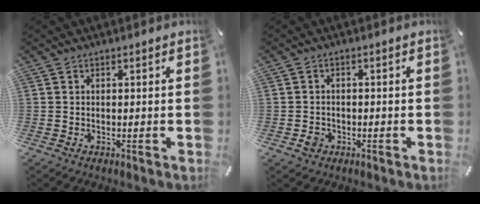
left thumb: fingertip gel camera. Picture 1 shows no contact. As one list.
[{"total": 2.8, "force": [-1.0, 2.3, 1.2], "torque": [-0.019, 0.005, -0.018]}]